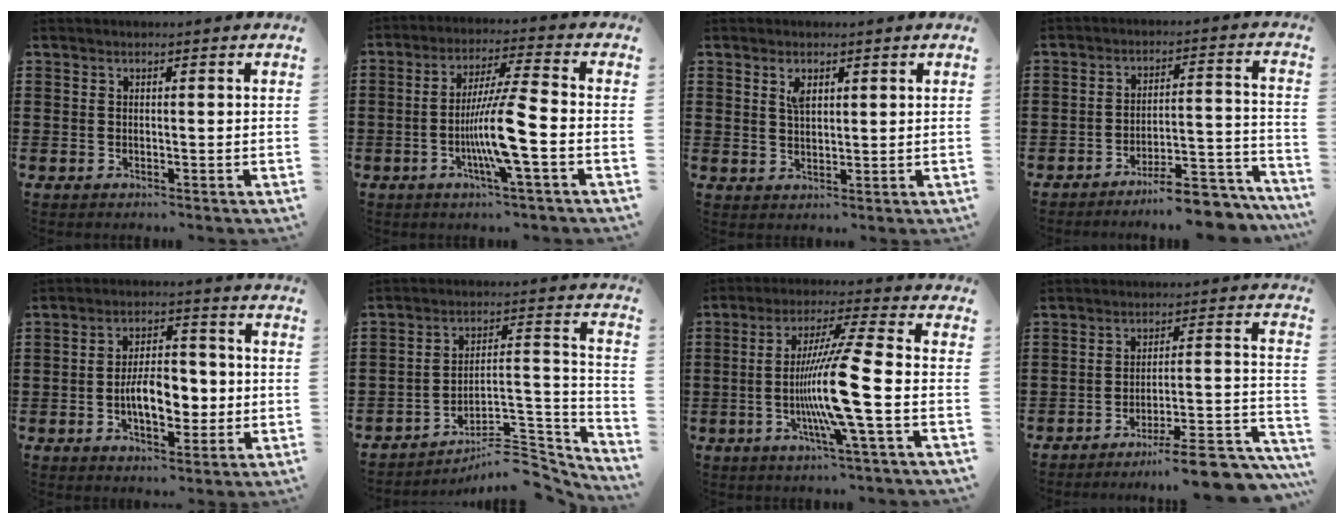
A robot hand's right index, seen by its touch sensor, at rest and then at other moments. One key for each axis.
{"total": 9.9, "fx": -2.9, "fy": -0.1, "fz": 9.5, "tx": -0.187, "ty": -0.015, "tz": -0.062}
{"total": 2.4, "fx": 1.3, "fy": 1.1, "fz": 1.7, "tx": -0.030, "ty": 0.000, "tz": 0.020}
{"total": 8.1, "fx": -7.5, "fy": 0.8, "fz": 2.9, "tx": -0.033, "ty": 0.023, "tz": -0.139}
{"total": 8.3, "fx": -1.4, "fy": 4.6, "fz": 6.8, "tx": -0.104, "ty": 0.005, "tz": -0.031}
{"total": 7.8, "fx": -6.5, "fy": 2.4, "fz": 3.7, "tx": -0.051, "ty": 0.017, "tz": -0.122}
{"total": 12.1, "fx": -2.9, "fy": -0.8, "fz": 11.8, "tx": -0.235, "ty": -0.019, "tz": -0.067}
{"total": 9.3, "fx": -7.8, "fy": 0.6, "fz": 5.1, "tx": -0.069, "ty": 0.008, "tz": -0.147}